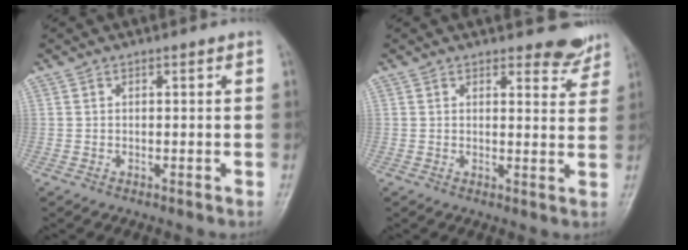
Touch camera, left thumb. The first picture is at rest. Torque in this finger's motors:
{"motor_torque": [0.01, -0.10, 0.12, -0.05, 0.04]}